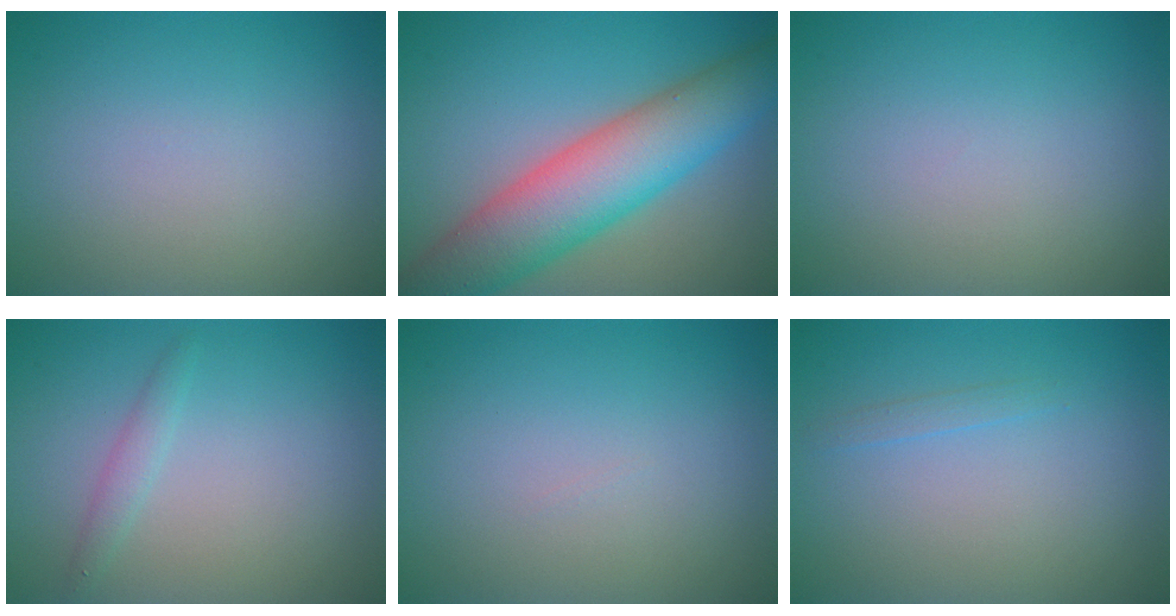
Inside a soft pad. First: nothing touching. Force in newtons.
{"total": 9.6, "press": 9.6, "slide": 0.3}
{"total": 0.0}
{"total": 1.2, "press": 1.2, "slide": 0.0}
{"total": 0.0}
{"total": 0.7, "press": 0.7, "slide": 0.0}